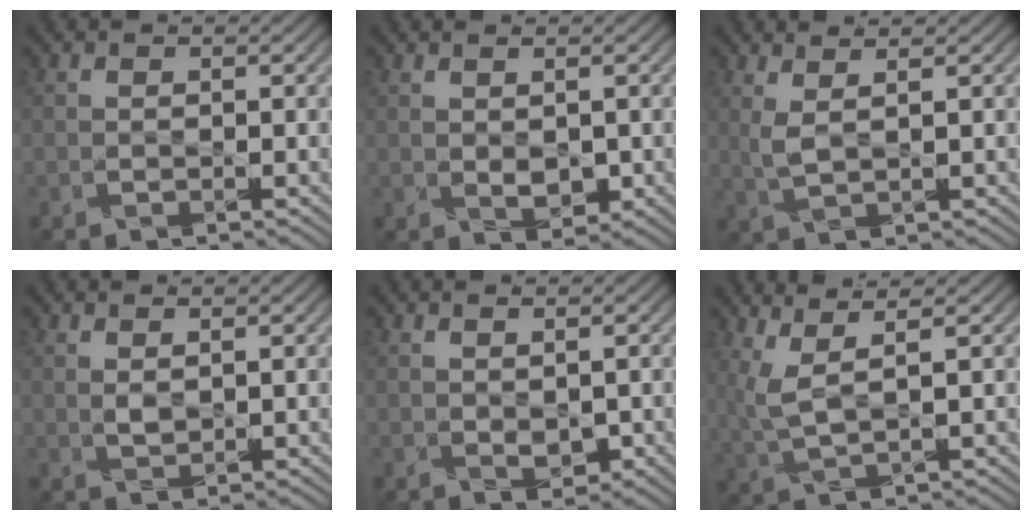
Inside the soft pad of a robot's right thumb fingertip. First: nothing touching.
{"total": 2.0, "force": [0.2, 1.1, 1.7], "torque": [-0.037, -0.005, 0.009]}
{"total": 2.5, "force": [1.6, 0.3, 1.9], "torque": [-0.058, 0.006, 0.037]}
{"total": 1.3, "force": [0.9, 0.4, 0.8], "torque": [-0.026, 0.002, 0.022]}
{"total": 1.6, "force": [0.2, 0.8, 1.3], "torque": [-0.030, -0.005, 0.011]}
{"total": 5.1, "force": [2.5, 1.3, 4.2], "torque": [-0.114, 0.007, 0.058]}